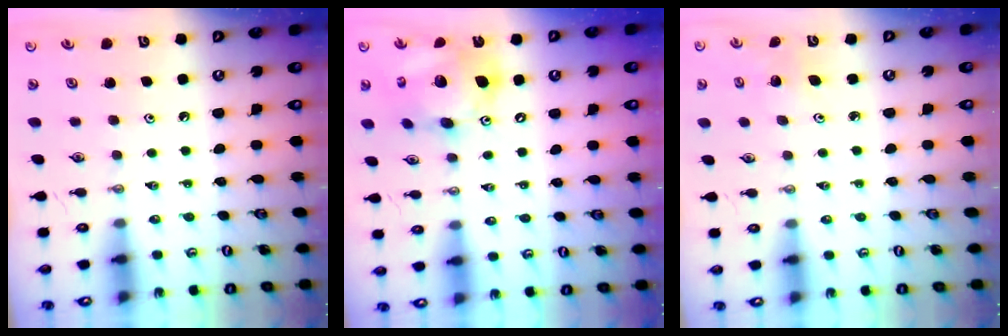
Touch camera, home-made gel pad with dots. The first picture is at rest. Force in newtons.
{"total": 17.1, "press": 16.9, "slide": 2.2}
{"total": 2.8, "press": 2.8, "slide": 0.3}